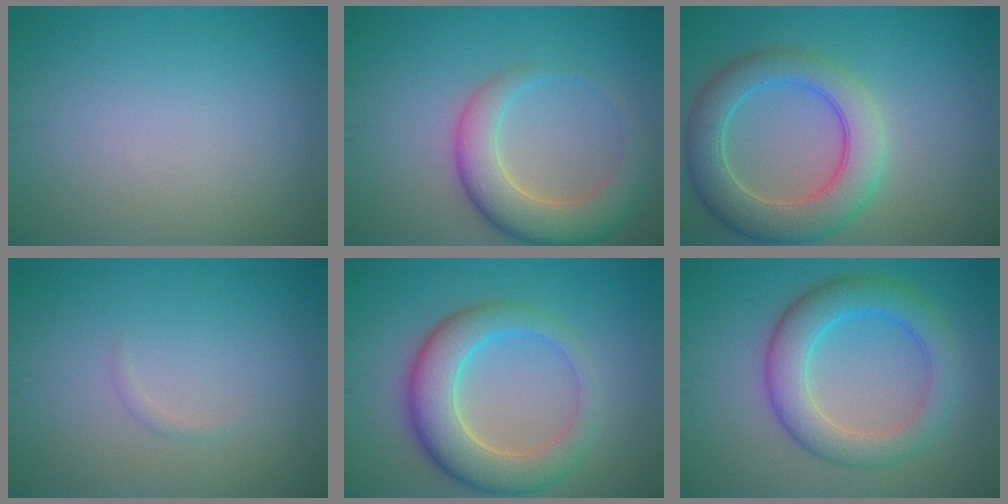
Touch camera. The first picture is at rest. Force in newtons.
{"total": 5.9, "press": 5.9, "slide": 0.6}
{"total": 6.8, "press": 6.8, "slide": 0.5}
{"total": 0.6, "press": 0.6, "slide": 0.0}
{"total": 7.0, "press": 6.9, "slide": 0.7}
{"total": 6.0, "press": 6.0, "slide": 0.1}